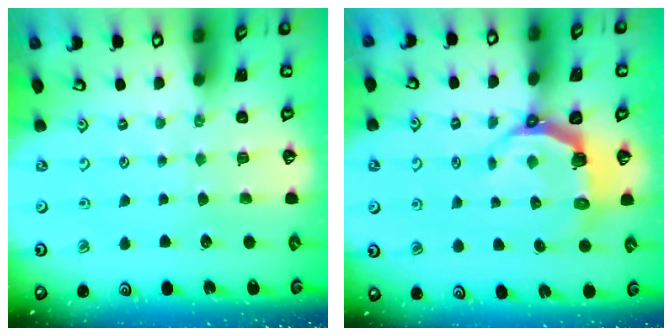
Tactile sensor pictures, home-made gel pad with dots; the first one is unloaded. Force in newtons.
{"total": 5.8, "press": 4.5, "slide": 3.7}